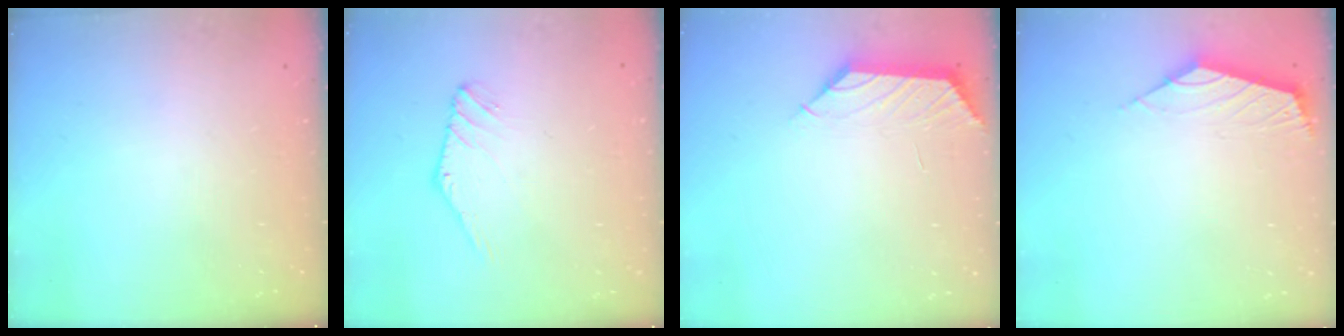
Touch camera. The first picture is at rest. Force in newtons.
{"total": 1.3, "press": 1.3, "slide": 0.1}
{"total": 2.9, "press": 2.9, "slide": 0.5}
{"total": 2.5, "press": 2.4, "slide": 0.7}